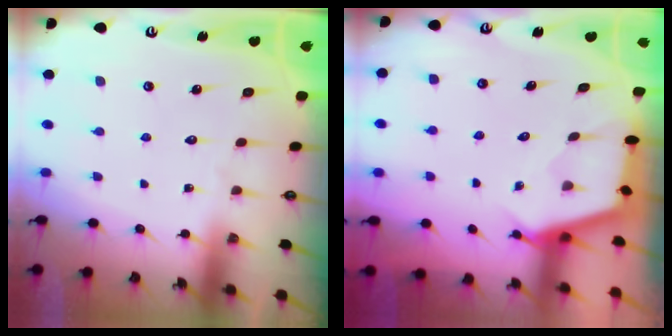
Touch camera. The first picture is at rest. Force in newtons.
{"total": 2.4, "press": 2.4, "slide": 0.2}